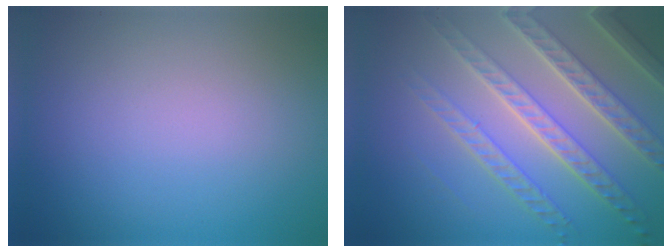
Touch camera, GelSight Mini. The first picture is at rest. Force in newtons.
{"total": 6.8, "press": 5.3, "slide": 4.3}